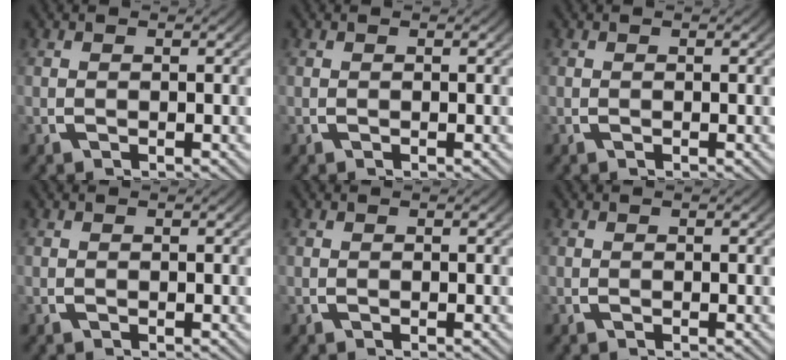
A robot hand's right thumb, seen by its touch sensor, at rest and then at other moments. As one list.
[{"total": 0.0}, {"total": 0.0}, {"total": 0.0}, {"total": 0.0}, {"total": 0.0}]